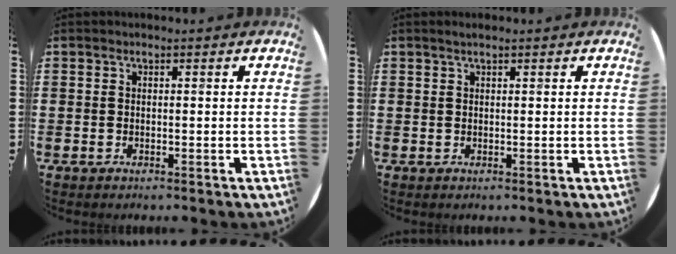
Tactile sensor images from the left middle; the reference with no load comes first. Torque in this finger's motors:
{"motor_torque": [0.17, -0.10, 0.00, 0.00]}